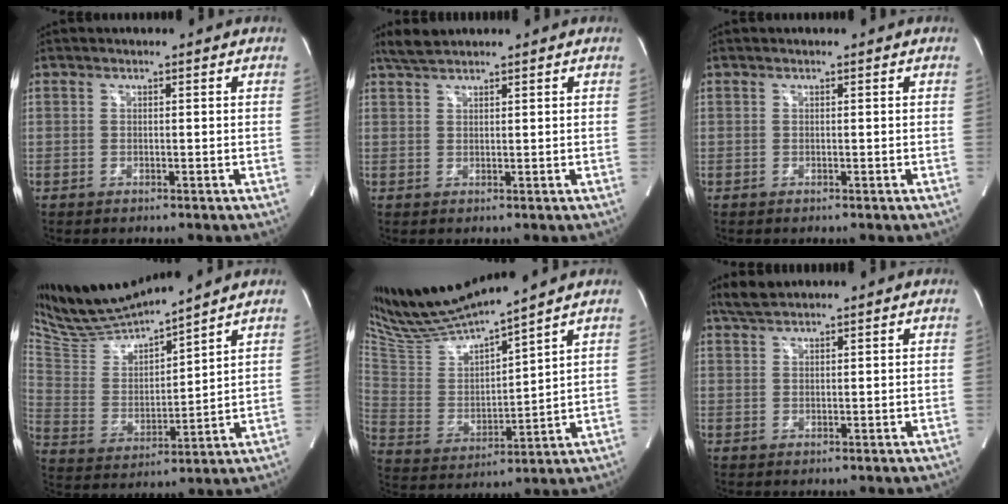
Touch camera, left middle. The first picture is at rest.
{"total": 2.6, "force": [2.5, 0.3, 0.9], "torque": [-0.025, 0.012, 0.050]}
{"total": 0.0}
{"total": 13.9, "force": [13.1, 0.1, 4.7], "torque": [-0.100, -0.004, 0.261]}
{"total": 16.4, "force": [14.8, 0.0, 7.2], "torque": [-0.139, -0.010, 0.288]}
{"total": 2.6, "force": [2.4, 0.2, 0.9], "torque": [-0.024, 0.012, 0.049]}